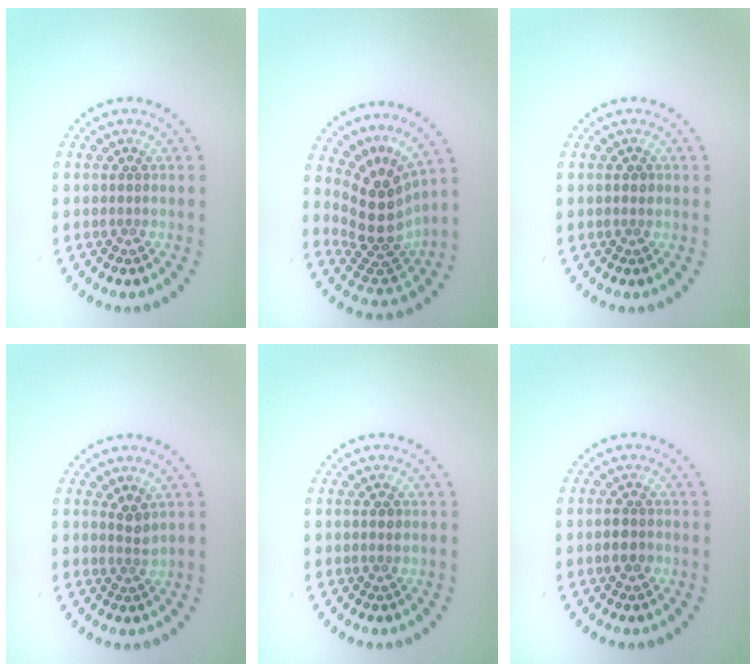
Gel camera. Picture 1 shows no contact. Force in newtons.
{"total": 4.8, "press": 3.8, "slide": 3.0}
{"total": 0.7, "press": 0.7, "slide": 0.0}
{"total": 1.5, "press": 1.1, "slide": 1.0}
{"total": 0.9, "press": 0.8, "slide": 0.1}
{"total": 1.7, "press": 1.6, "slide": 0.3}